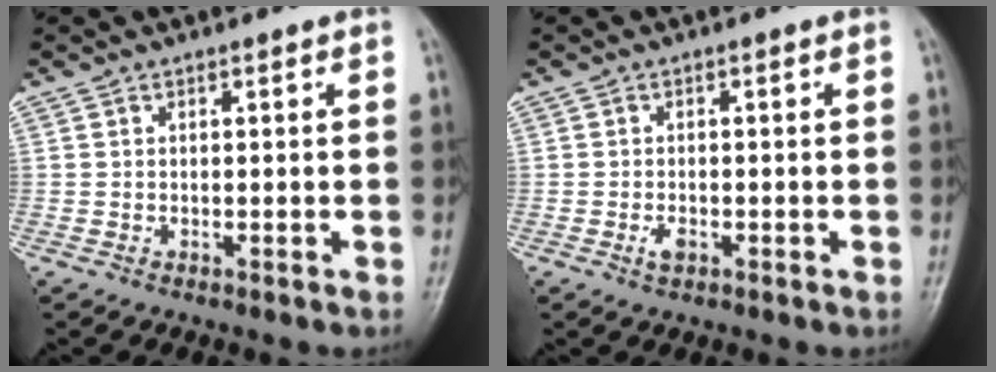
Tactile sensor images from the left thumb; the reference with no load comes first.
{"total": 1.9, "force": [-0.8, 1.1, 1.4], "torque": [-0.024, 0.001, -0.015]}